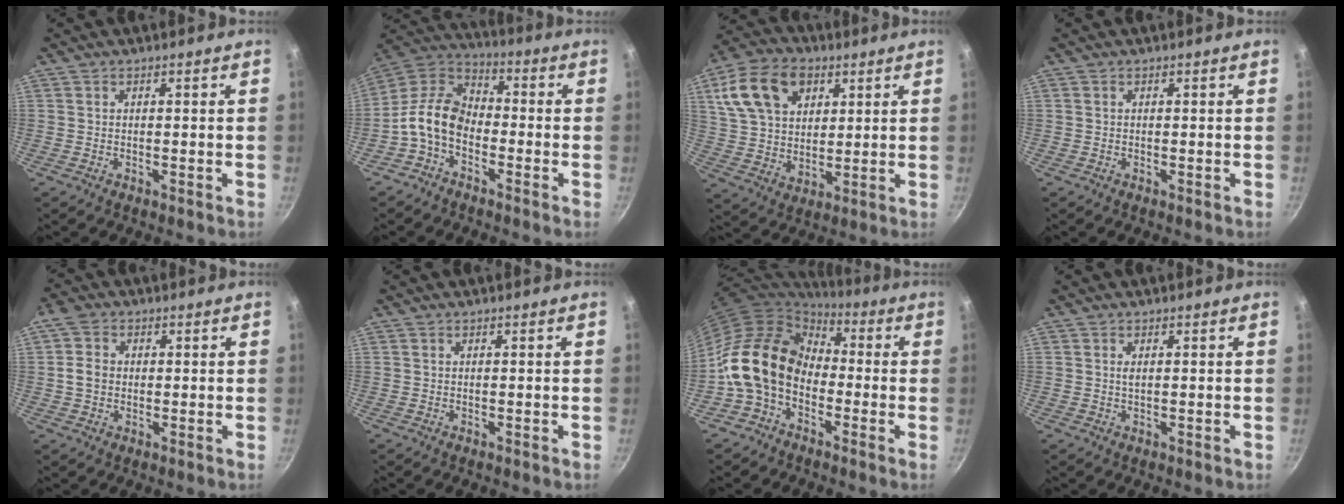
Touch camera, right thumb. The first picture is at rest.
{"total": 10.9, "force": [-3.7, 7.3, 7.2], "torque": [-0.117, 0.052, -0.095]}
{"total": 16.4, "force": [6.6, 11.2, 9.9], "torque": [-0.166, -0.004, 0.118]}
{"total": 0.0}
{"total": 4.9, "force": [0.2, 4.1, 2.8], "torque": [-0.038, 0.006, -0.005]}
{"total": 0.0}
{"total": 15.6, "force": [-2.9, 11.7, 9.8], "torque": [-0.153, 0.047, -0.076]}
{"total": 0.8, "force": [0.2, 0.3, 0.7], "torque": [-0.014, 0.000, 0.004]}